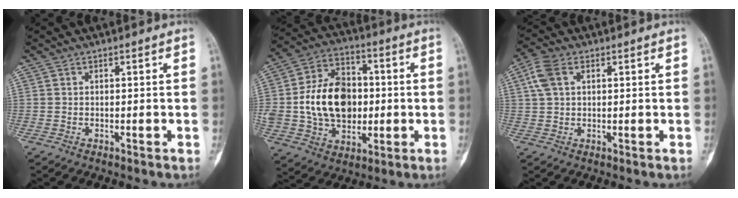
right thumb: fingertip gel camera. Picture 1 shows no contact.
{"total": 18.0, "force": [0.0, 13.1, 12.3], "torque": [-0.185, 0.020, 0.007]}
{"total": 5.7, "force": [2.0, 3.4, 4.0], "torque": [-0.093, 0.014, 0.041]}